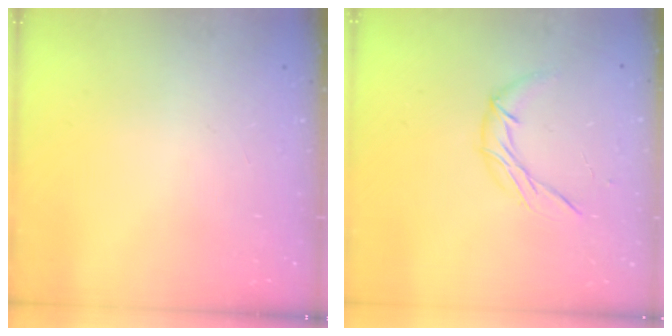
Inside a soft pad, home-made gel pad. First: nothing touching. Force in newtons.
{"total": 6.8, "press": 6.8, "slide": 0.7}